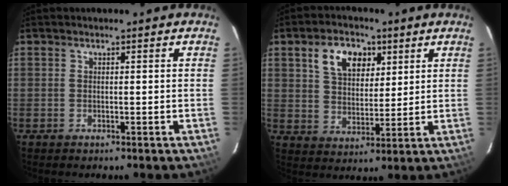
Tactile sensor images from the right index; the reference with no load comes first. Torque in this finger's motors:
{"motor_torque": [0.58, 0.49, 0.21, 0.08]}